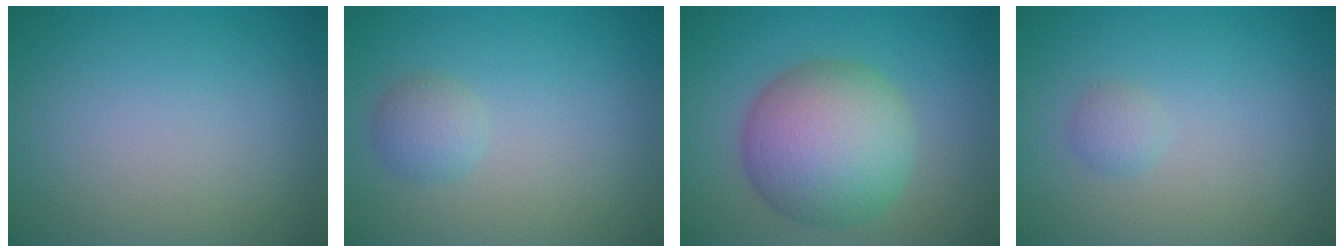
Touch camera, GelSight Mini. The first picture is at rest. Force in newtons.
{"total": 1.7, "press": 1.7, "slide": 0.0}
{"total": 8.6, "press": 8.6, "slide": 0.3}
{"total": 1.0, "press": 1.0, "slide": 0.1}